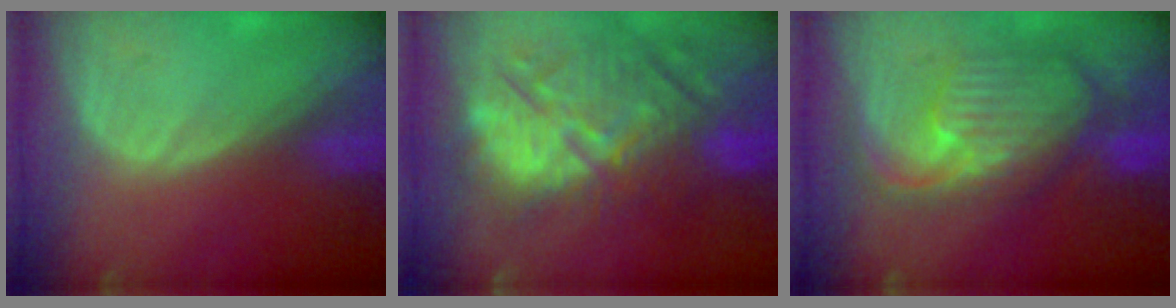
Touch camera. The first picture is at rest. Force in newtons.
{"total": 12.8, "press": 12.2, "slide": 4.0}
{"total": 10.5, "press": 9.4, "slide": 4.7}